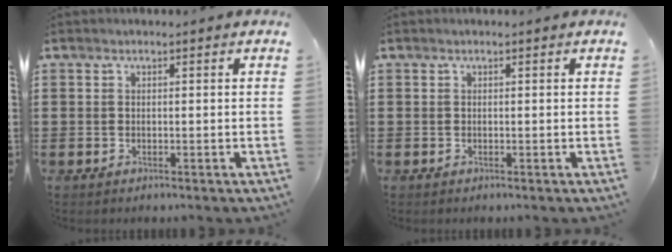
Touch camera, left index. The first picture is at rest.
{"total": 0.0}